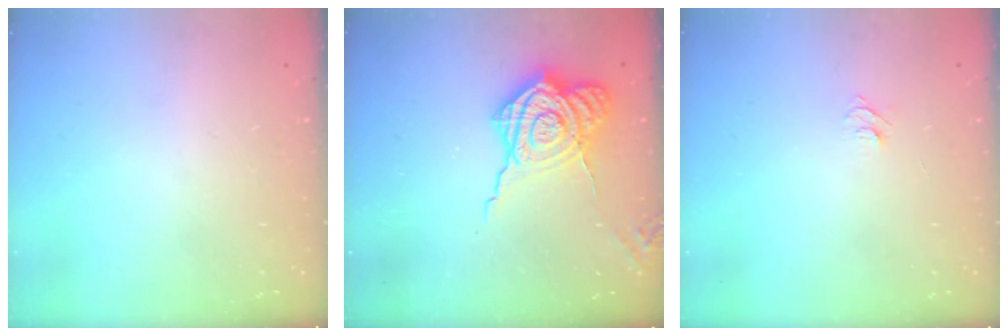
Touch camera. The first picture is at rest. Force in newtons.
{"total": 18.2, "press": 18.2, "slide": 1.5}
{"total": 4.2, "press": 4.2, "slide": 0.5}